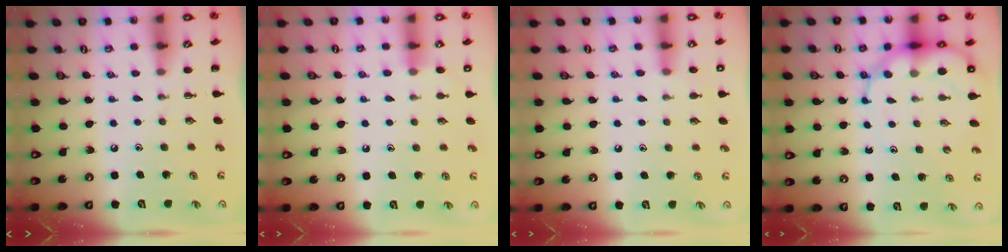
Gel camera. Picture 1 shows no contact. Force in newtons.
{"total": 6.0, "press": 5.7, "slide": 1.9}
{"total": 8.5, "press": 8.1, "slide": 2.5}
{"total": 10.3, "press": 9.9, "slide": 2.8}